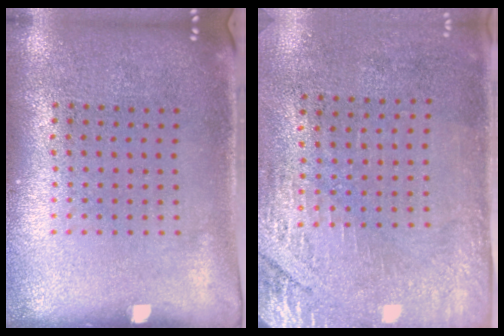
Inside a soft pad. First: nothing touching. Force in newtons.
{"total": 2.9, "press": 2.5, "slide": 1.5}